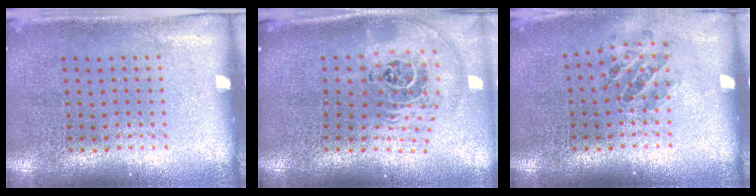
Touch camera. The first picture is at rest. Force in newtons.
{"total": 2.7, "press": 1.8, "slide": 1.9}
{"total": 0.8, "press": 0.8, "slide": 0.0}